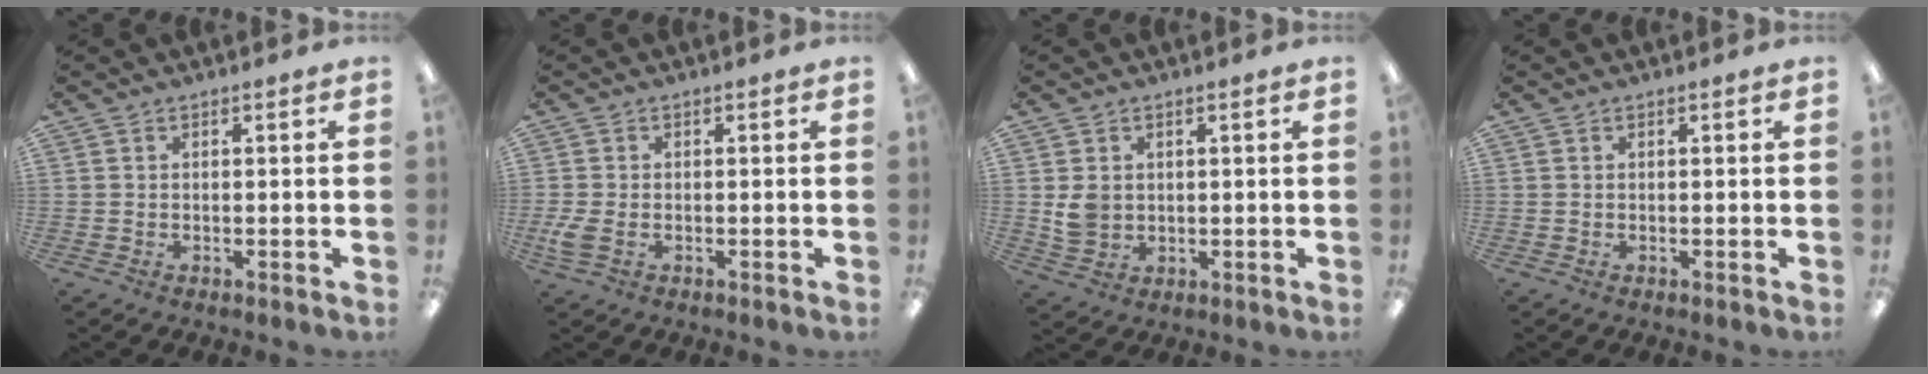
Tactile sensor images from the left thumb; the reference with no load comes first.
{"total": 4.2, "force": [-0.7, 2.6, 3.2], "torque": [-0.065, -0.005, -0.016]}
{"total": 4.5, "force": [1.0, 3.9, 2.1], "torque": [-0.034, 0.004, 0.022]}
{"total": 0.0}